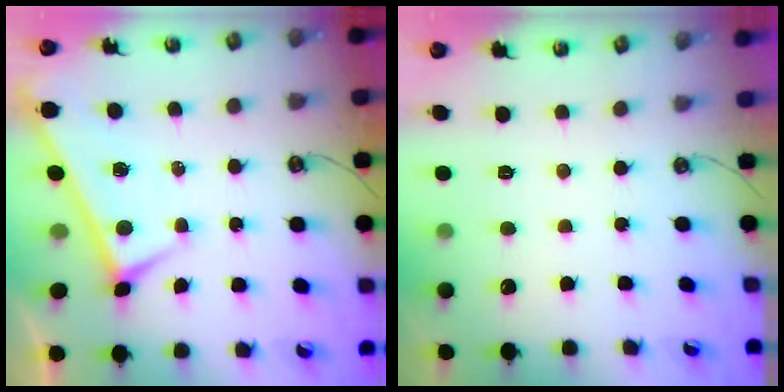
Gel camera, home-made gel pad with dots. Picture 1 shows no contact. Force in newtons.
{"total": 0.0}